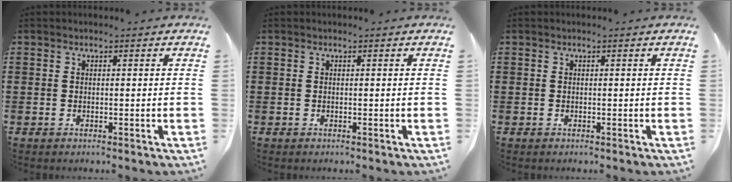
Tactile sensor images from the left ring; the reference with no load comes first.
{"total": 0.0}
{"total": 0.0}